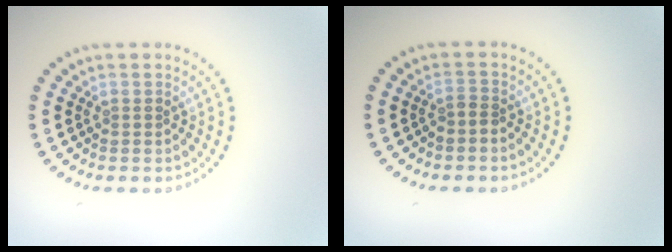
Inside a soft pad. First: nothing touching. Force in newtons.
{"total": 1.0, "press": 0.7, "slide": 0.7}